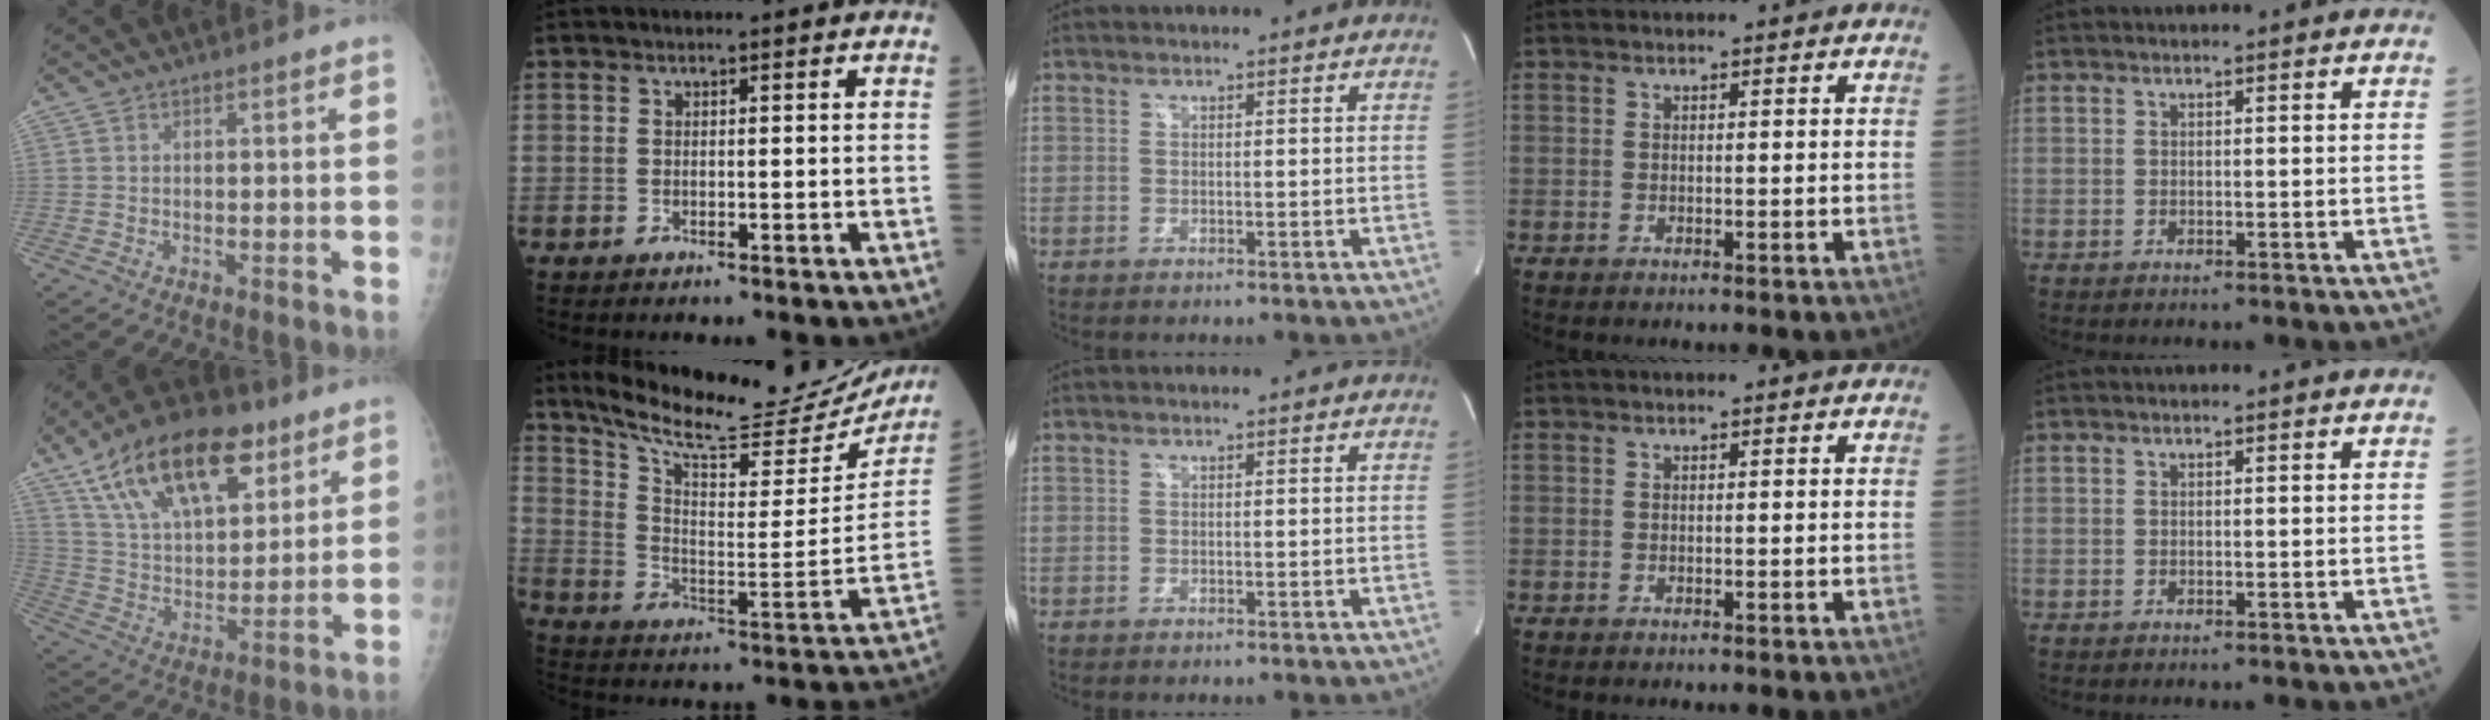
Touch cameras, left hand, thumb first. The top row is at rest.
{"thumb": {"total": 23.7, "force": [13.2, 11.7, 15.9], "torque": [-0.246, -0.025, 0.232]}, "index": {"total": 25.0, "force": [22.5, 4.6, 9.9], "torque": [-0.160, -0.047, 0.311]}}